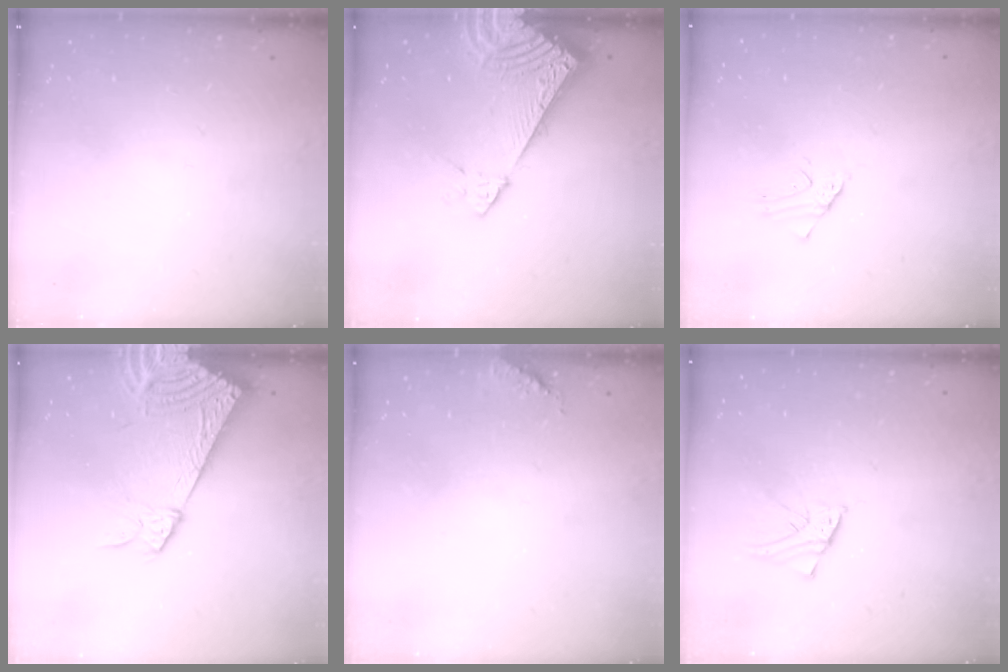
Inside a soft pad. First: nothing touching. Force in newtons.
{"total": 9.2, "press": 9.2, "slide": 1.2}
{"total": 1.5, "press": 1.5, "slide": 0.1}
{"total": 15.2, "press": 15.0, "slide": 2.6}
{"total": 6.8, "press": 6.7, "slide": 0.9}
{"total": 3.2, "press": 3.2, "slide": 0.3}